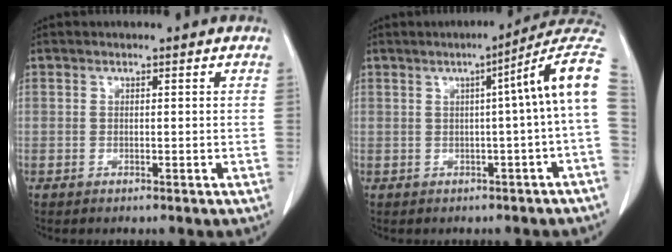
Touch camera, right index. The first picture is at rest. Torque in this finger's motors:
{"motor_torque": [0.70, -0.36, 0.40, 0.09]}